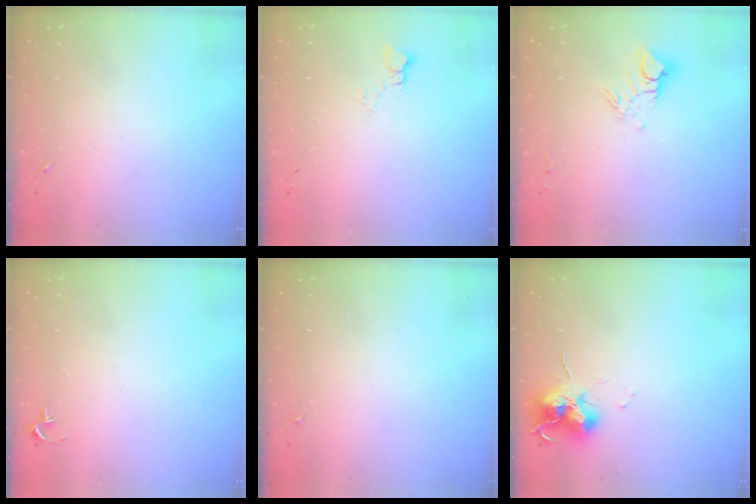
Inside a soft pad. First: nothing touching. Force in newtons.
{"total": 4.1, "press": 4.0, "slide": 0.4}
{"total": 10.0, "press": 9.9, "slide": 1.0}
{"total": 2.7, "press": 2.7, "slide": 0.3}
{"total": 0.0}
{"total": 12.2, "press": 12.1, "slide": 1.3}